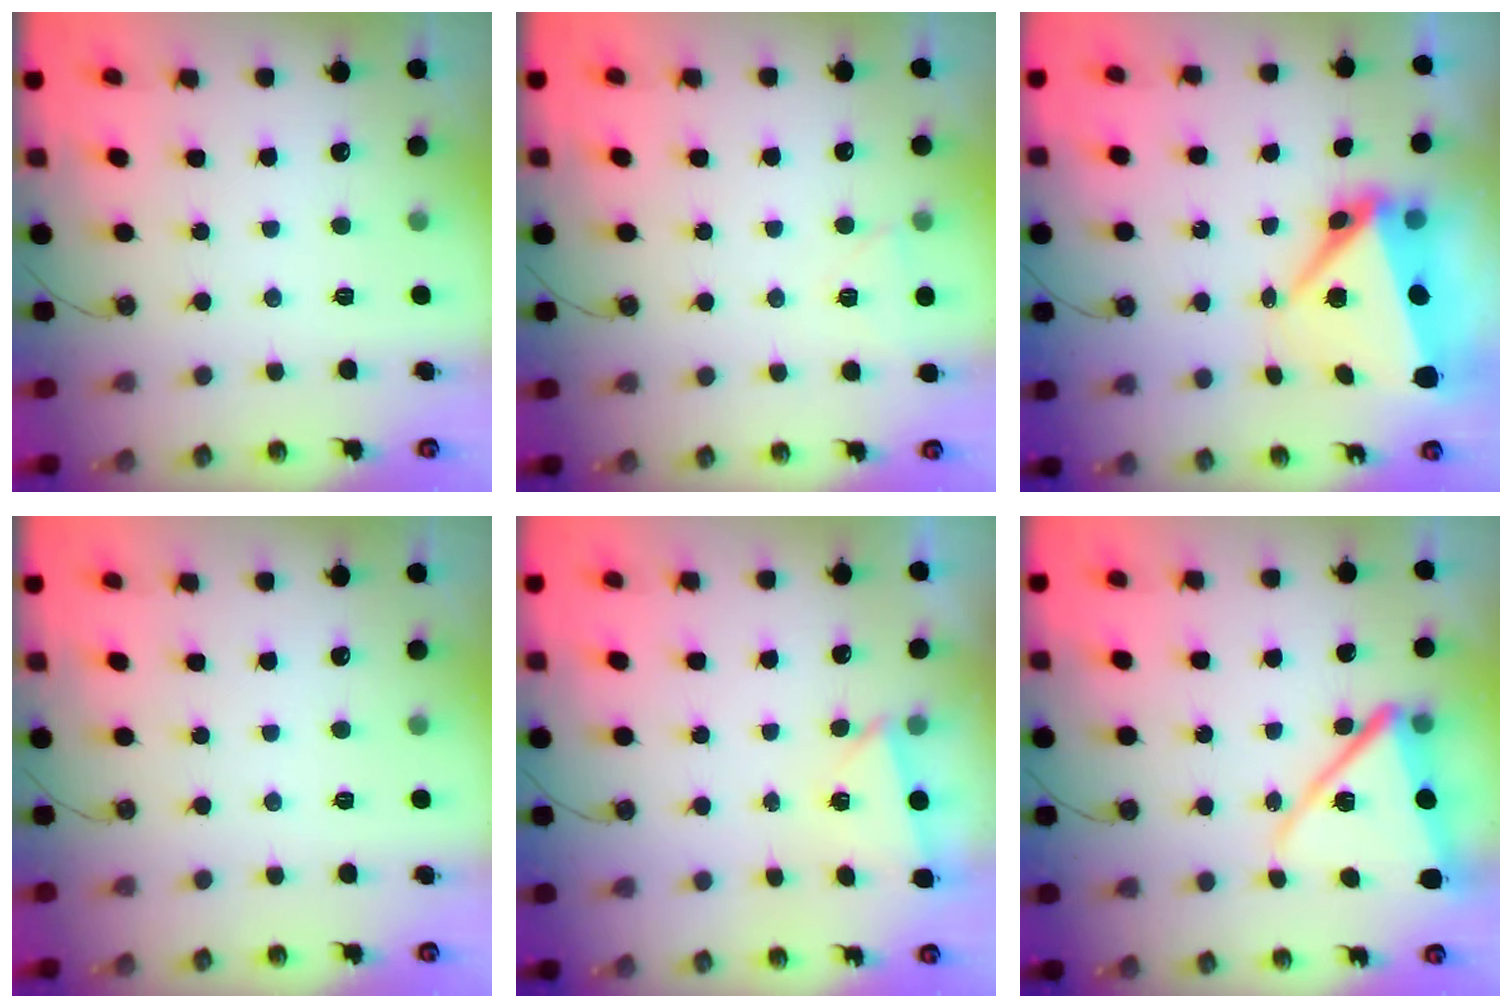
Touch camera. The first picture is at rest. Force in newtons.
{"total": 4.5, "press": 4.5, "slide": 0.2}
{"total": 9.9, "press": 9.7, "slide": 1.8}
{"total": 0.0}
{"total": 2.5, "press": 0.6, "slide": 2.4}
{"total": 14.4, "press": 14.4, "slide": 1.1}